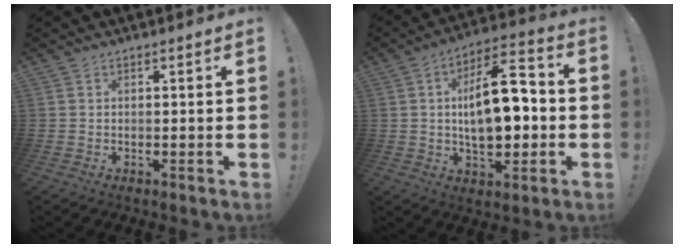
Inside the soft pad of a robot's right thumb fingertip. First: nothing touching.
{"total": 17.8, "force": [-0.6, 9.0, 15.4], "torque": [-0.243, 0.009, -0.013]}